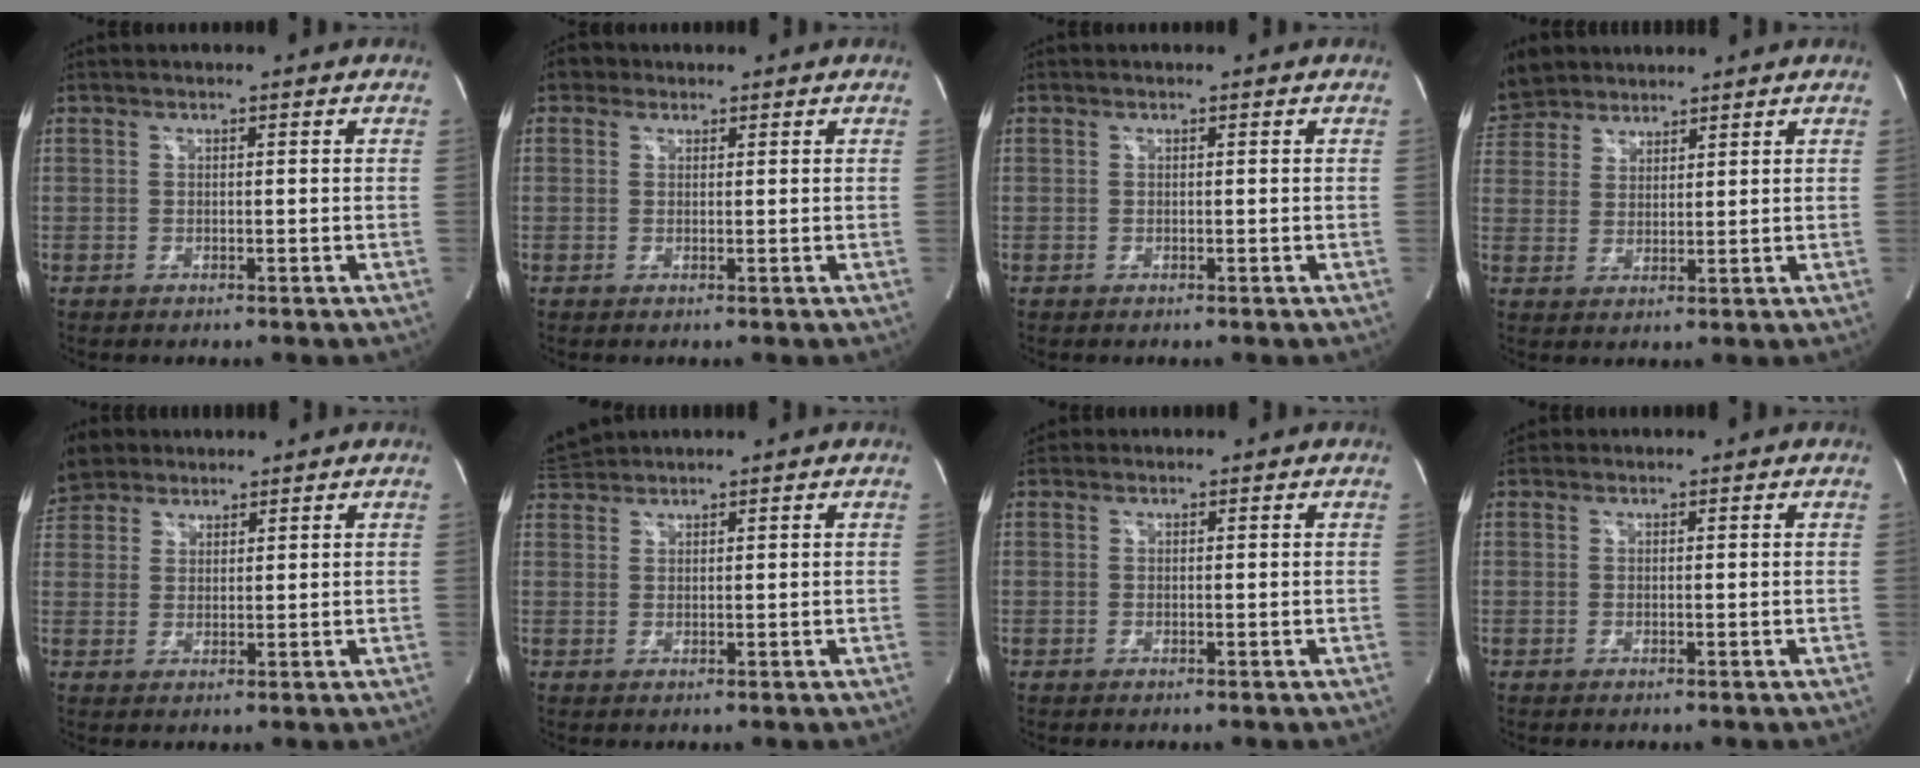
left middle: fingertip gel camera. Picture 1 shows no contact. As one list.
[{"total": 1.9, "force": [1.1, 1.5, 0.3], "torque": [-0.002, 0.012, 0.013]}, {"total": 0.0}, {"total": 8.2, "force": [7.1, 3.9, 1.5], "torque": [-0.042, 0.023, 0.141]}, {"total": 6.7, "force": [5.7, 3.4, 1.2], "torque": [-0.034, 0.023, 0.115]}, {"total": 3.1, "force": [3.1, 0.2, -0.1], "torque": [-0.010, 0.021, 0.066]}, {"total": 1.1, "force": [0.9, 0.6, -0.1], "torque": [0.001, 0.015, 0.014]}, {"total": 1.1, "force": [0.9, 0.6, -0.1], "torque": [0.000, 0.016, 0.014]}]